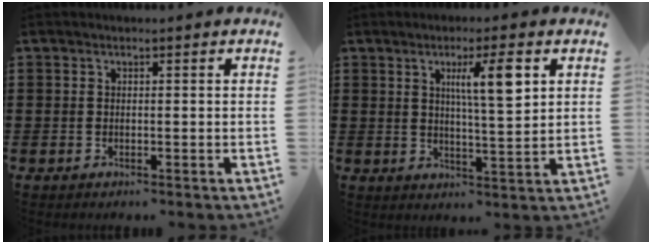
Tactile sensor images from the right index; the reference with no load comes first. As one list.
[{"total": 6.9, "force": [2.6, 1.0, 6.3], "torque": [-0.111, 0.000, 0.035]}]